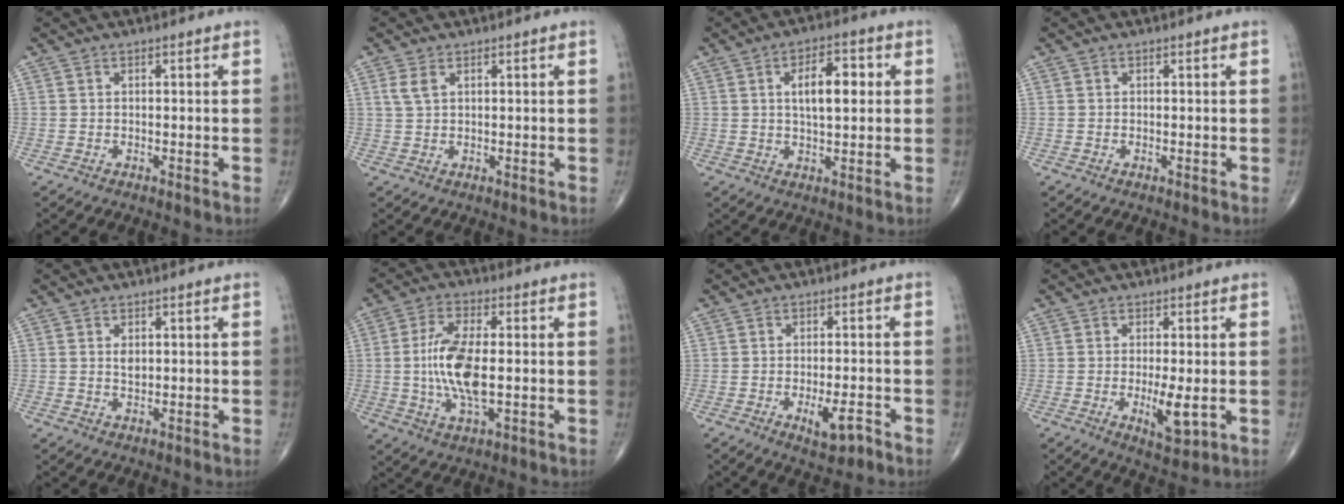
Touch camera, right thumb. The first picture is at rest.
{"total": 2.4, "force": [1.1, 1.3, 1.8], "torque": [-0.040, 0.006, 0.029]}
{"total": 8.0, "force": [1.5, 3.5, 7.1], "torque": [-0.099, 0.003, 0.022]}
{"total": 0.0}
{"total": 1.8, "force": [0.5, 1.1, 1.4], "torque": [-0.022, -0.004, 0.010]}
{"total": 11.9, "force": [-0.5, 4.7, 10.9], "torque": [-0.225, -0.002, -0.009]}
{"total": 5.0, "force": [-2.4, 1.8, 4.0], "torque": [-0.058, 0.004, -0.033]}
{"total": 5.9, "force": [-0.9, 1.9, 5.6], "torque": [-0.095, -0.016, -0.011]}